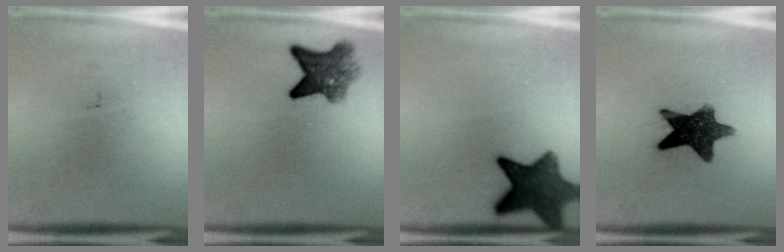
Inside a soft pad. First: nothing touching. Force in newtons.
{"total": 6.0}
{"total": 11.3}
{"total": 11.3}